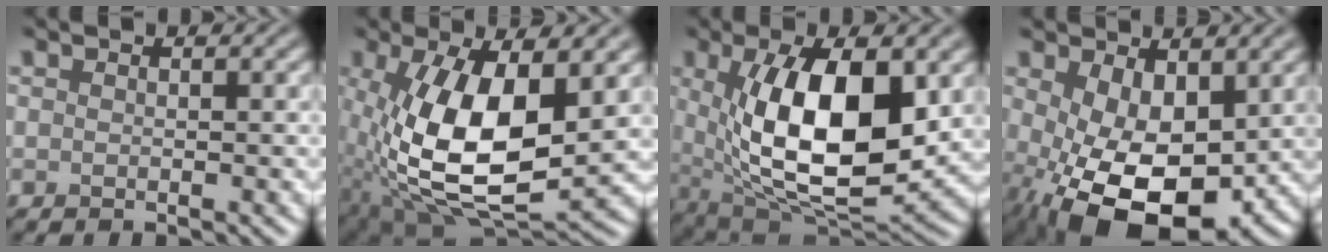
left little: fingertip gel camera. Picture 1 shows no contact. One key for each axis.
{"total": 13.4, "fx": 0.2, "fy": 6.4, "fz": 11.7, "tx": -0.223, "ty": -0.006, "tz": 0.004}
{"total": 12.8, "fx": 1.3, "fy": 5.8, "fz": 11.3, "tx": -0.187, "ty": -0.017, "tz": 0.029}
{"total": 11.2, "fx": -2.4, "fy": 6.3, "fz": 9.0, "tx": -0.169, "ty": -0.041, "tz": -0.023}